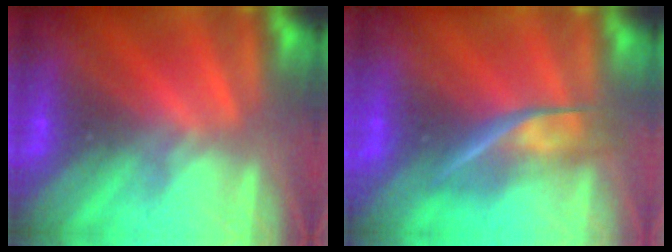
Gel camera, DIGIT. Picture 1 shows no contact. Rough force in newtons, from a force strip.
{"total": 2.3}